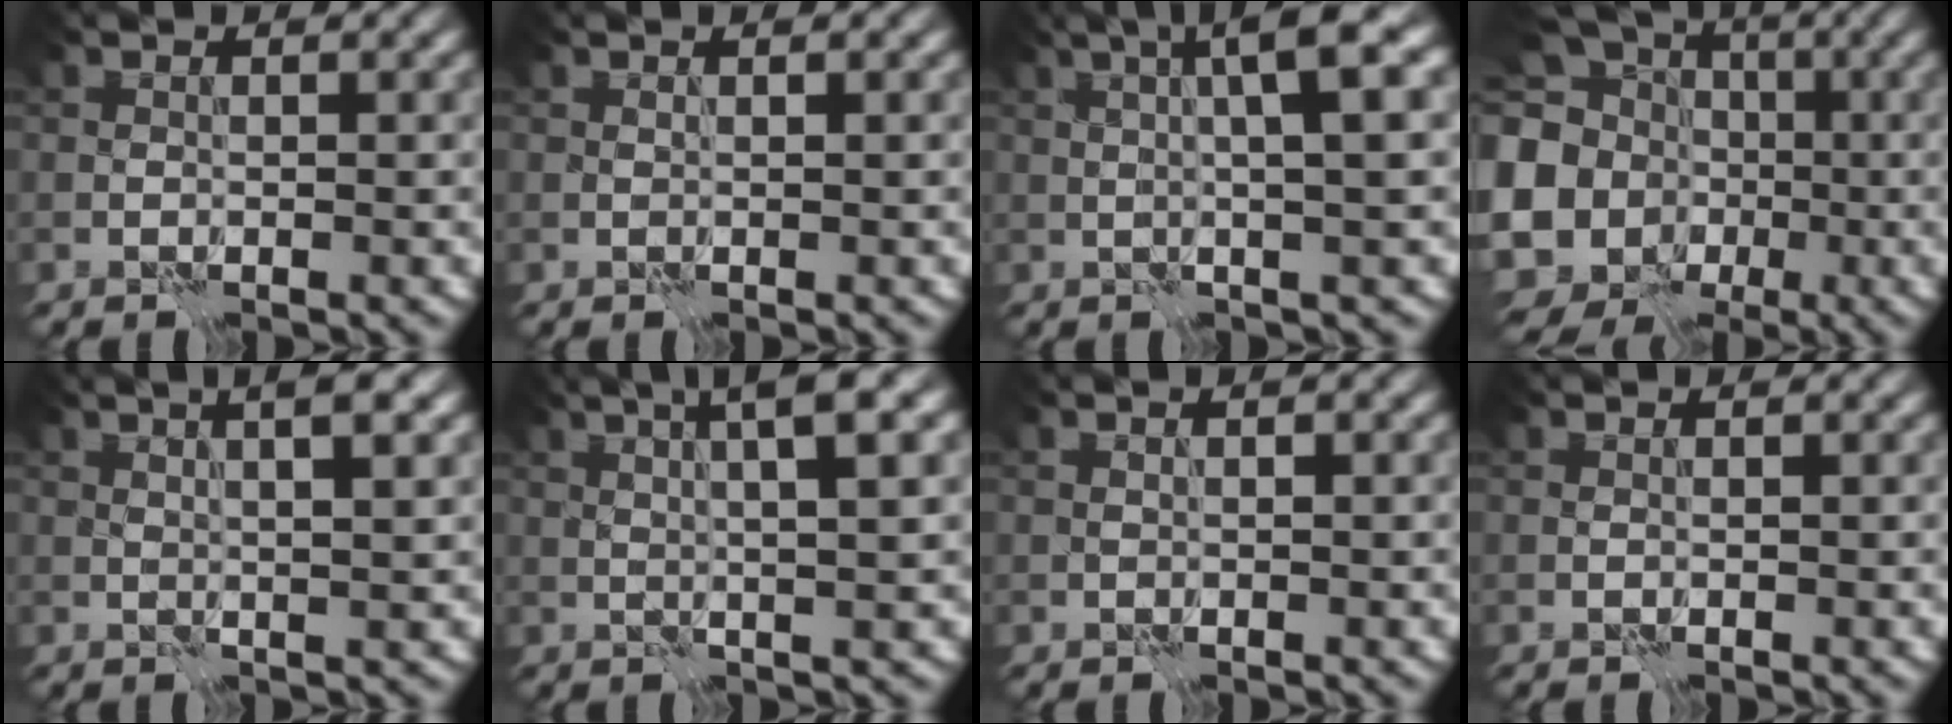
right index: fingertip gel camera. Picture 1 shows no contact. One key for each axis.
{"total": 0.6, "fx": 0.5, "fy": 0.1, "fz": 0.3, "tx": -0.008, "ty": -0.001, "tz": 0.005}
{"total": 6.5, "fx": 2.0, "fy": 1.1, "fz": 6.0, "tx": -0.078, "ty": 0.018, "tz": 0.034}
{"total": 15.1, "fx": -2.4, "fy": 13.4, "fz": 6.5, "tx": -0.162, "ty": -0.007, "tz": -0.074}
{"total": 5.3, "fx": 2.5, "fy": 1.8, "fz": 4.3, "tx": -0.033, "ty": 0.030, "tz": 0.012}
{"total": 6.3, "fx": 2.5, "fy": 1.2, "fz": 5.6, "tx": -0.070, "ty": 0.020, "tz": 0.039}
{"total": 0.6, "fx": 0.4, "fy": 0.1, "fz": 0.4, "tx": -0.011, "ty": 0.000, "tz": 0.003}
{"total": 0.0}